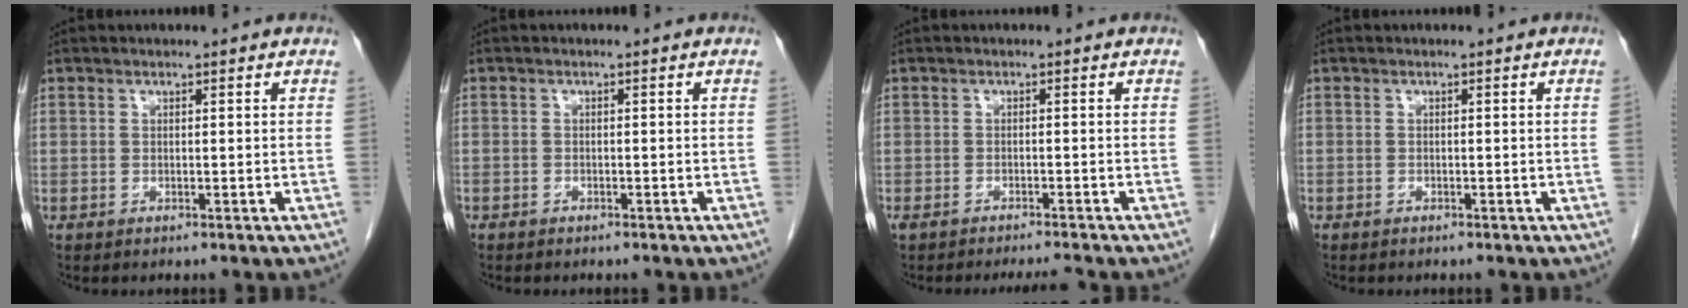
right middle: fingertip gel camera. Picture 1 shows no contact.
{"total": 0.7, "force": [-0.6, 0.4, 0.1], "torque": [-0.007, 0.003, -0.011]}
{"total": 4.3, "force": [-4.0, -0.2, 1.5], "torque": [-0.023, -0.004, -0.061]}
{"total": 0.0}